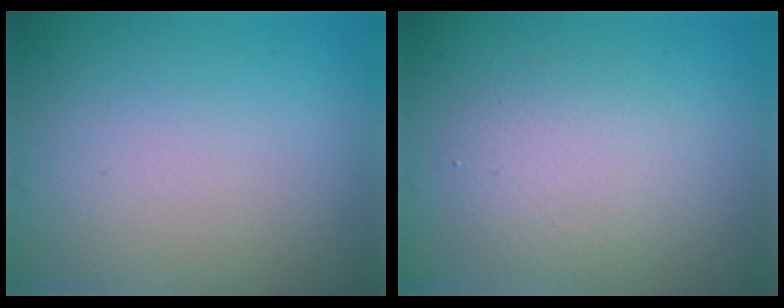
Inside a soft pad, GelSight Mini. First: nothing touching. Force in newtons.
{"total": 3.4, "press": 3.4, "slide": 0.3}